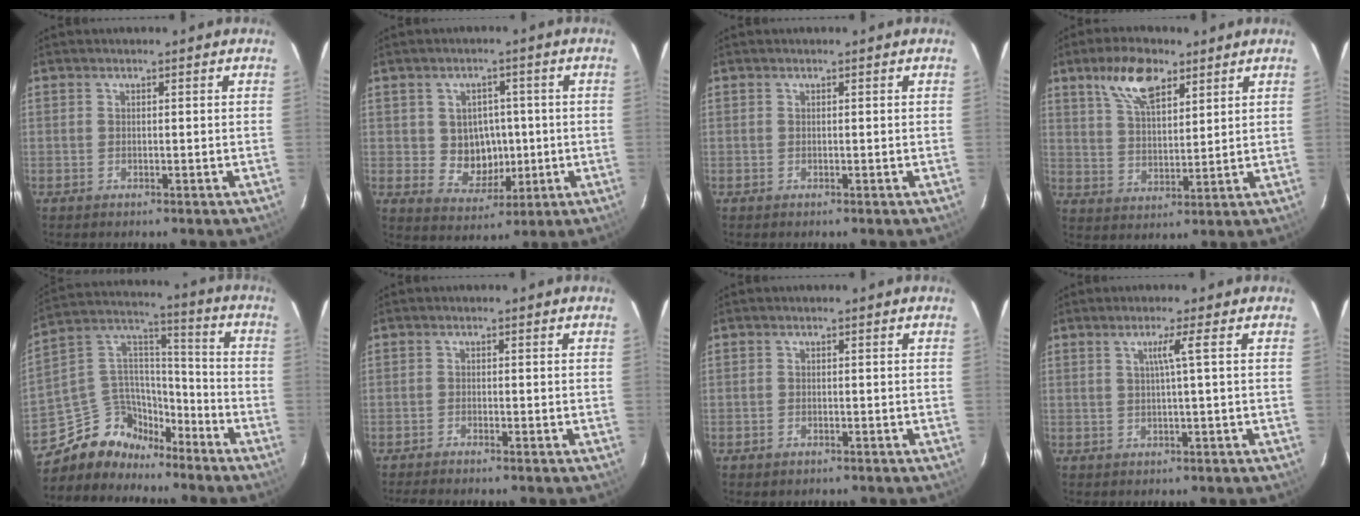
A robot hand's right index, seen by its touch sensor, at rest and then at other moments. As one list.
[{"total": 7.3, "force": [0.0, 6.7, 2.9], "torque": [-0.056, 0.007, 0.018]}, {"total": 0.0}, {"total": 9.8, "force": [5.9, 4.3, 6.5], "torque": [-0.121, 0.015, 0.112]}, {"total": 13.0, "force": [-10.5, 7.2, 2.7], "torque": [-0.069, 0.068, -0.186]}, {"total": 2.8, "force": [-2.5, 0.1, 1.2], "torque": [-0.031, -0.006, -0.044]}, {"total": 1.2, "force": [-0.8, 0.8, 0.3], "torque": [-0.008, -0.001, -0.012]}, {"total": 2.6, "force": [0.5, -1.1, 2.4], "torque": [-0.040, -0.004, 0.012]}]